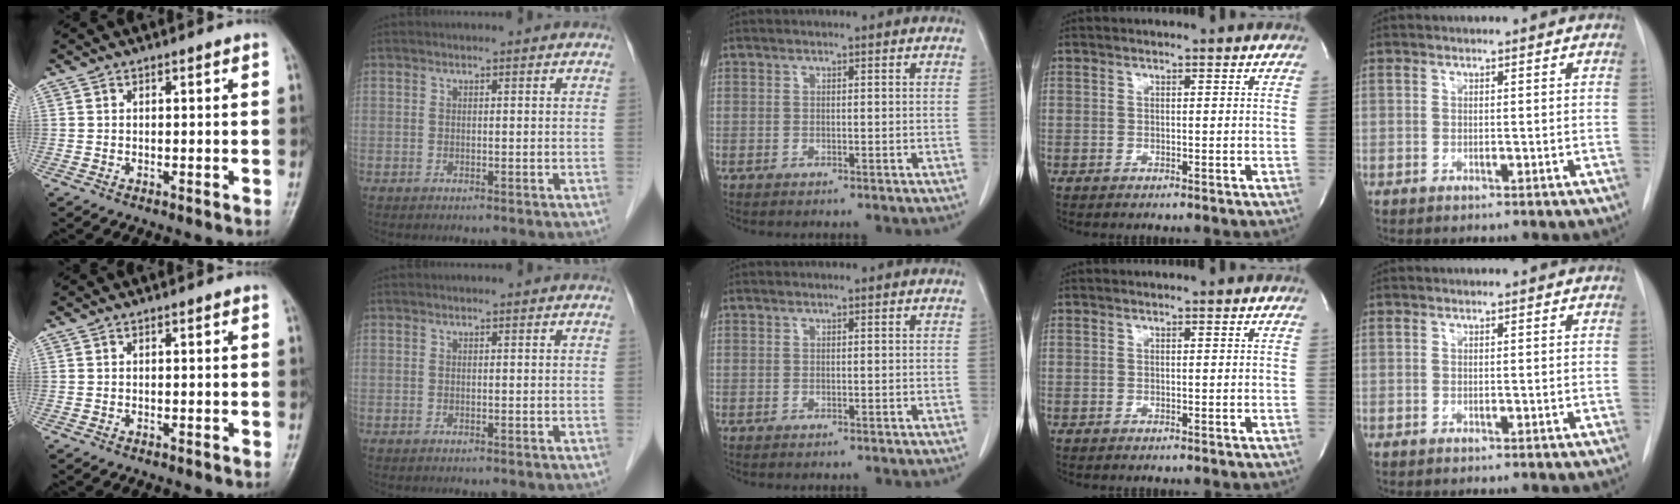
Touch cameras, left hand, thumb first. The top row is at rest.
{}